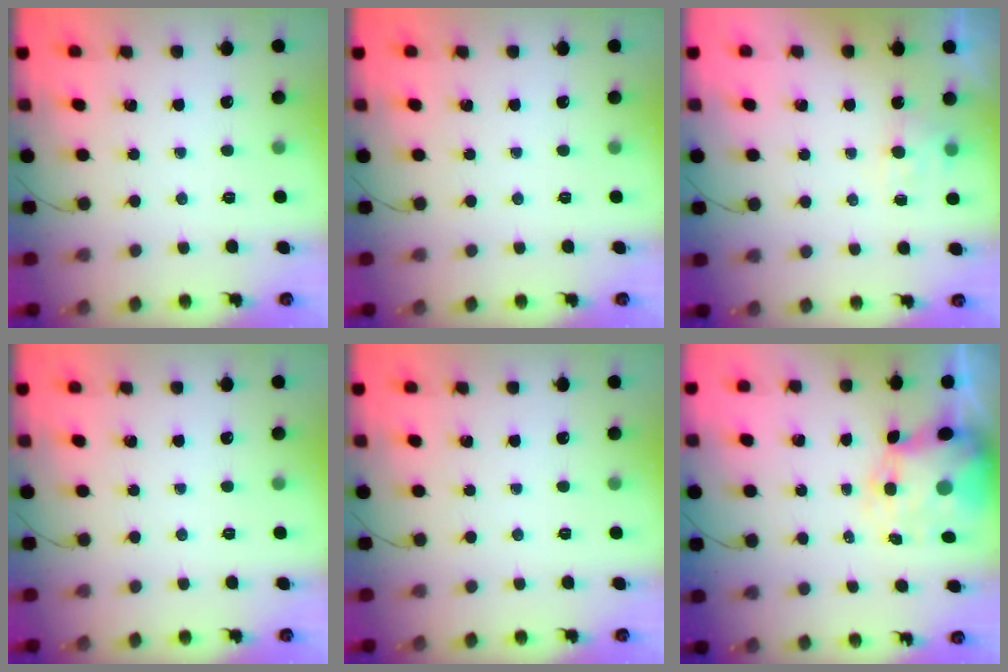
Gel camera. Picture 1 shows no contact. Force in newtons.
{"total": 0.0}
{"total": 2.6, "press": 2.4, "slide": 1.1}
{"total": 0.0}
{"total": 0.0}
{"total": 7.6, "press": 7.4, "slide": 1.9}